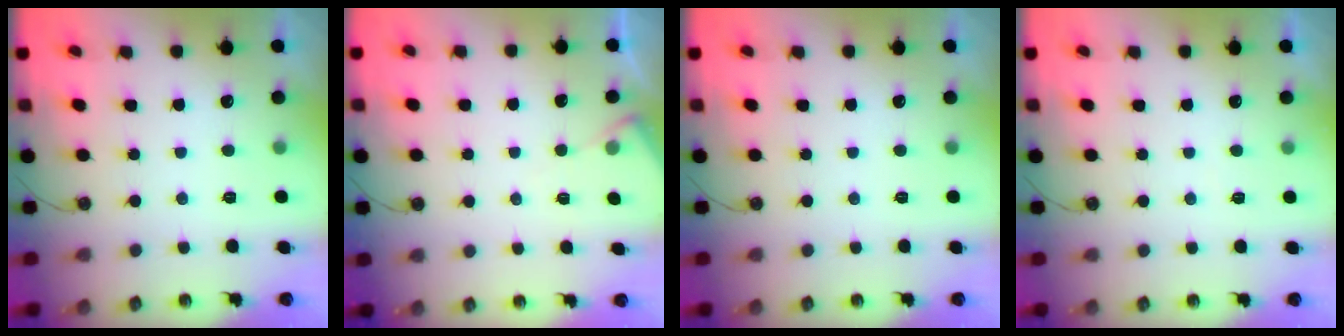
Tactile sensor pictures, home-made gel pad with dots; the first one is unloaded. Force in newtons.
{"total": 3.9, "press": 3.9, "slide": 0.6}
{"total": 0.0}
{"total": 2.7, "press": 2.7, "slide": 0.6}